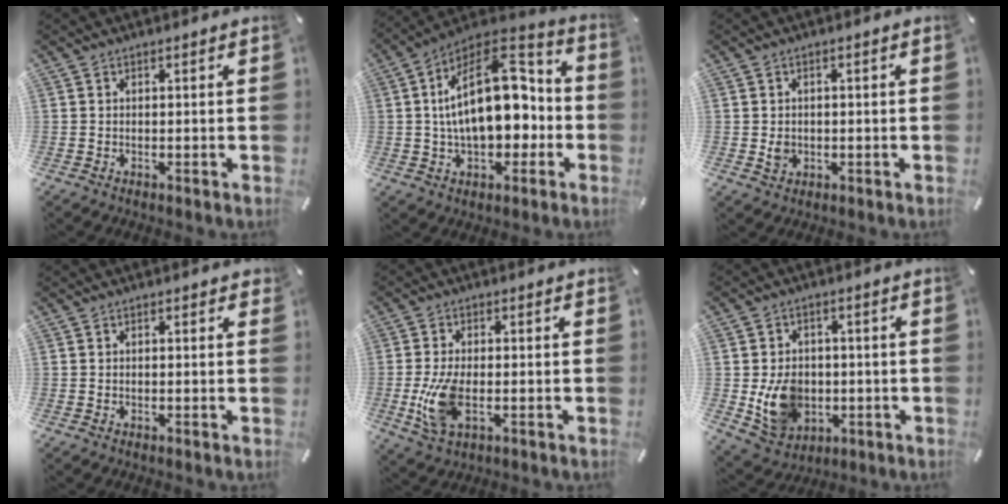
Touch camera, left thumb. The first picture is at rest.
{"total": 21.0, "force": [1.2, 12.7, 16.7], "torque": [-0.265, -0.006, 0.019]}
{"total": 2.4, "force": [-0.3, 2.0, 1.3], "torque": [-0.016, 0.000, -0.007]}
{"total": 0.6, "force": [0.1, 0.3, 0.4], "torque": [0.000, -0.001, -0.001]}
{"total": 9.7, "force": [-1.8, 4.8, 8.2], "torque": [-0.182, -0.012, -0.030]}
{"total": 10.7, "force": [-1.6, 9.0, 5.7], "torque": [-0.108, 0.007, -0.027]}